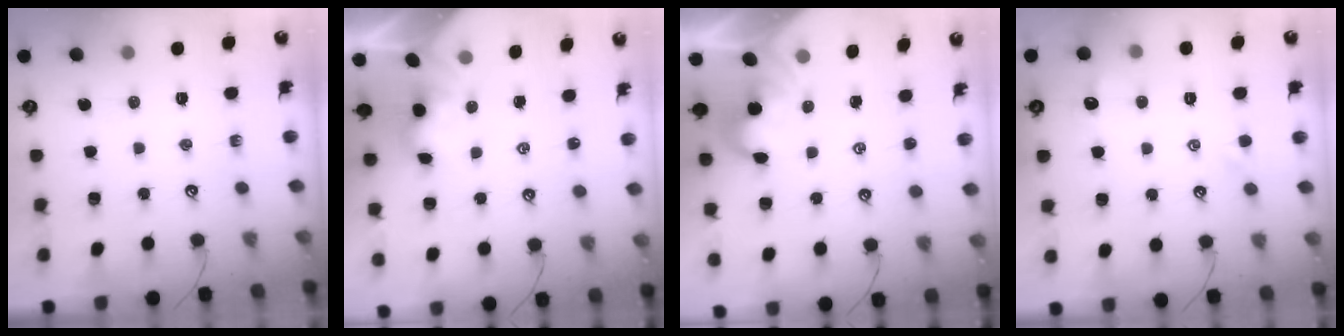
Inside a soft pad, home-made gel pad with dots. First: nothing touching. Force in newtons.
{"total": 1.1, "press": 1.0, "slide": 0.4}
{"total": 2.0, "press": 1.9, "slide": 0.5}
{"total": 1.1, "press": 0.9, "slide": 0.7}